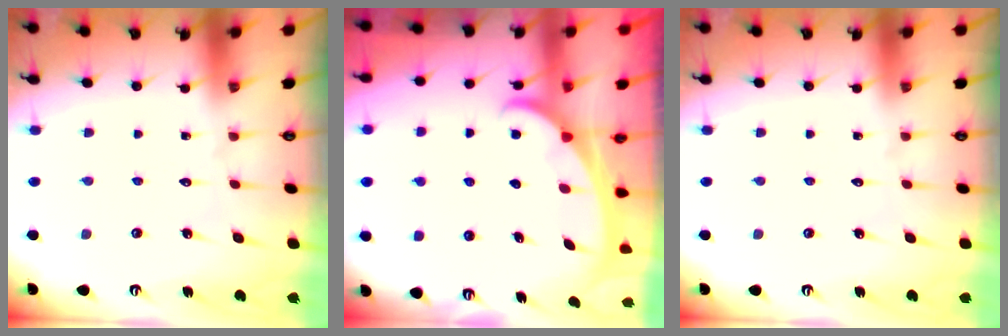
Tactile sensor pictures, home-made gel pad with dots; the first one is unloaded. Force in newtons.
{"total": 2.4, "press": 2.4, "slide": 0.4}
{"total": 0.0}